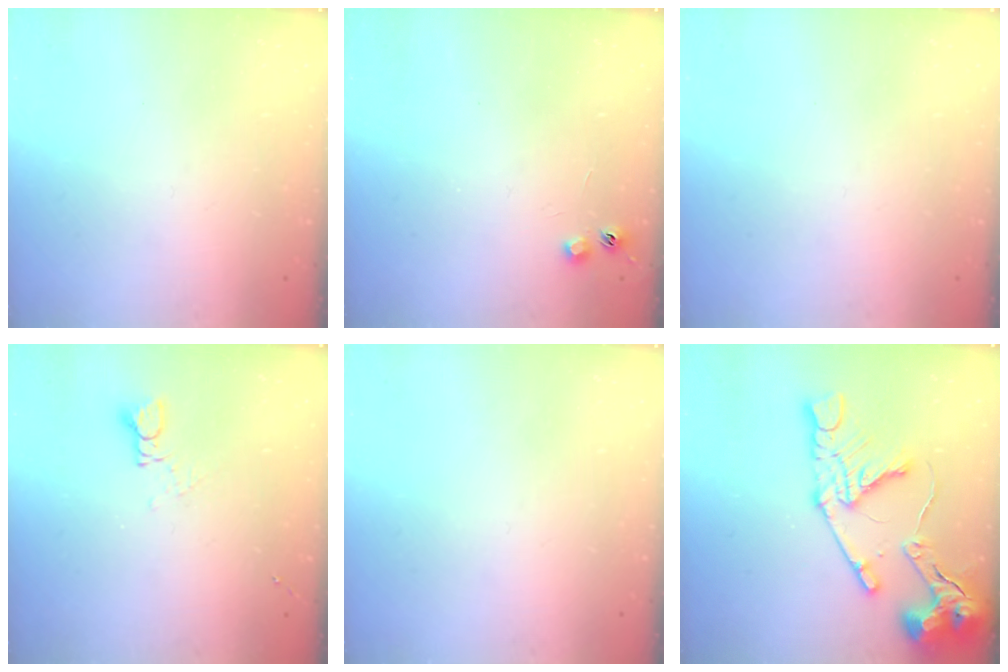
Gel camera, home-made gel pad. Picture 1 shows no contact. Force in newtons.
{"total": 4.5, "press": 4.4, "slide": 0.6}
{"total": 0.0}
{"total": 2.5, "press": 2.5, "slide": 0.2}
{"total": 0.0}
{"total": 16.7, "press": 16.6, "slide": 1.9}